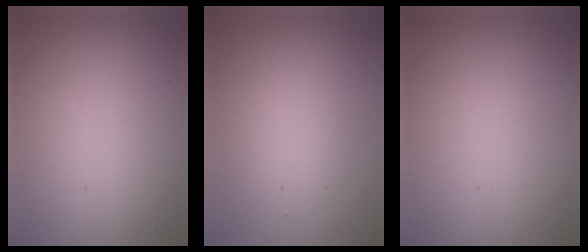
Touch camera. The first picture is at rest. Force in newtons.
{"total": 2.4, "press": 2.4, "slide": 0.2}
{"total": 0.0}